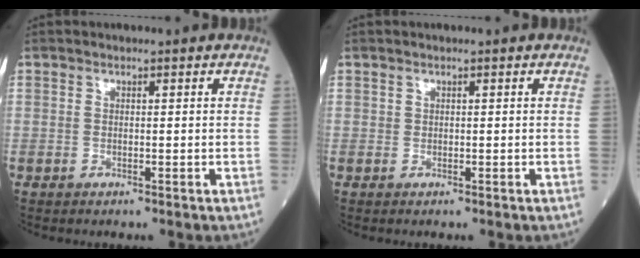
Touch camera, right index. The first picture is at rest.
{"total": 0.0}